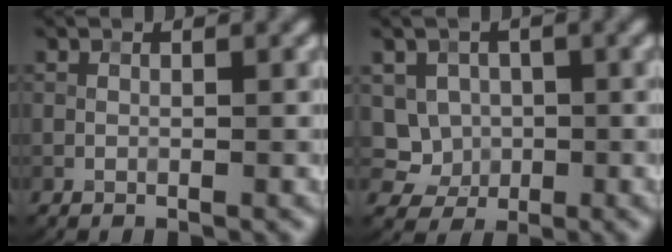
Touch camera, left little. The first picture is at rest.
{"total": 4.8, "force": [0.4, 4.5, 1.4], "torque": [-0.017, 0.020, -0.005]}